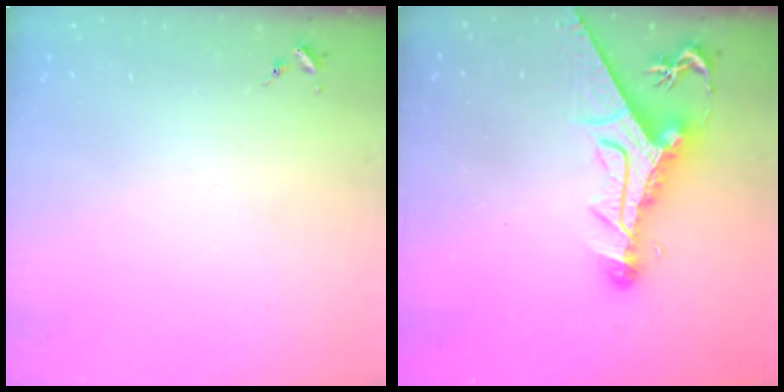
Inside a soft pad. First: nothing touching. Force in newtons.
{"total": 15.0, "press": 14.9, "slide": 1.5}